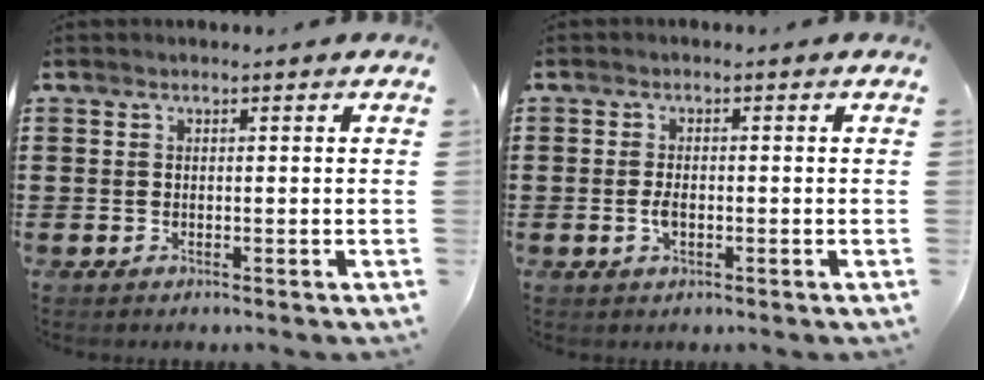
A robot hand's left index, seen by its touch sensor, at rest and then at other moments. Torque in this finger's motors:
{"motor_torque": [0.13, 0.26, 0.07, 0.02]}